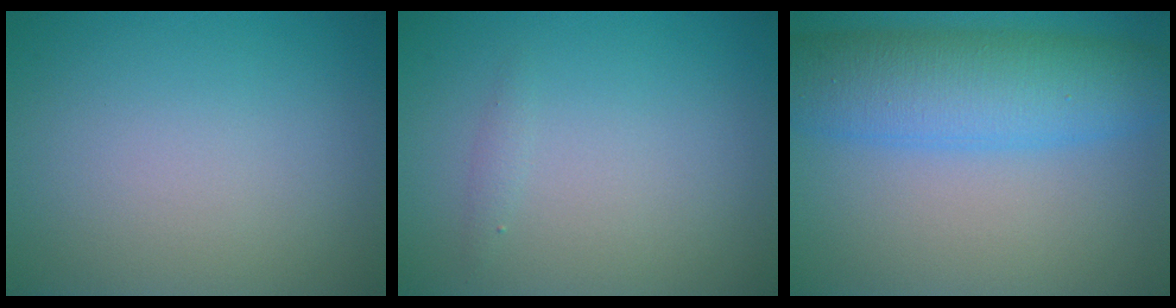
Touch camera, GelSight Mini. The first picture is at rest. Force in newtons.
{"total": 0.6, "press": 0.6, "slide": 0.0}
{"total": 8.4, "press": 8.4, "slide": 0.3}